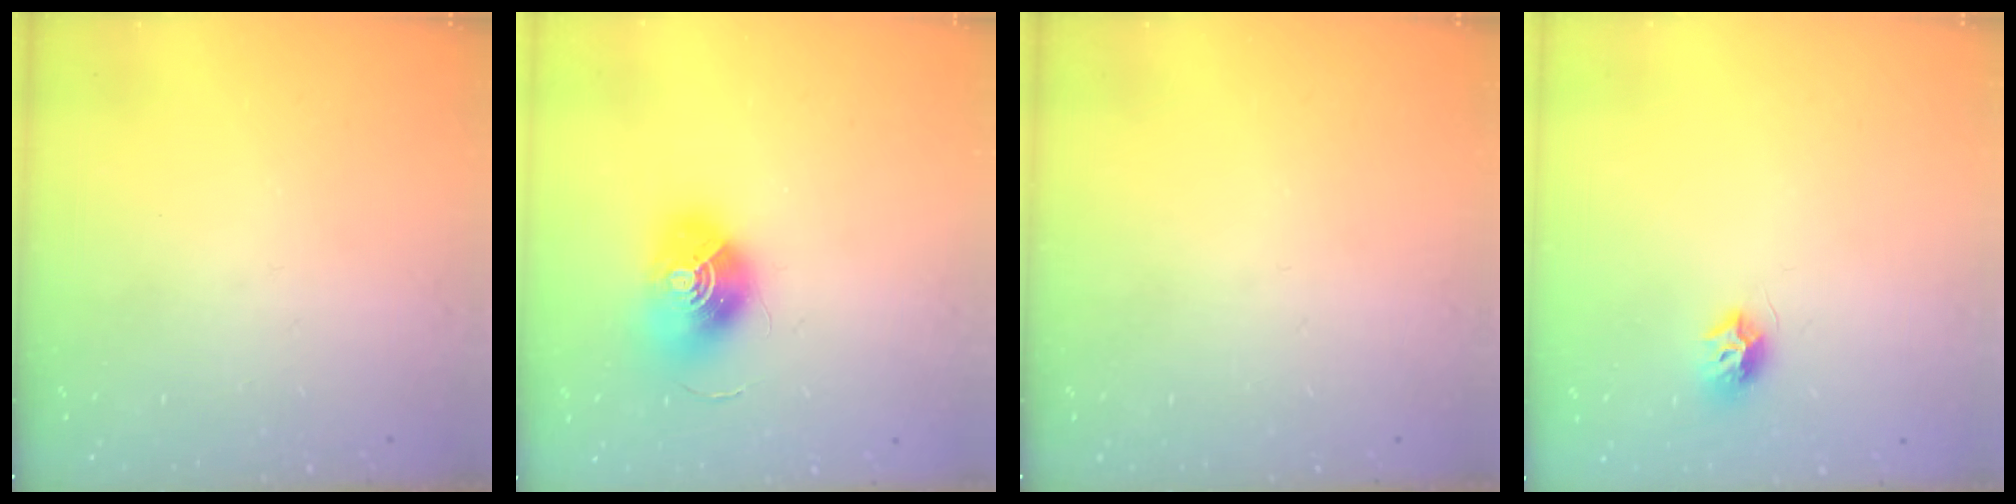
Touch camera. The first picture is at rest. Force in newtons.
{"total": 13.5, "press": 13.5, "slide": 0.6}
{"total": 0.0}
{"total": 7.6, "press": 7.6, "slide": 0.4}